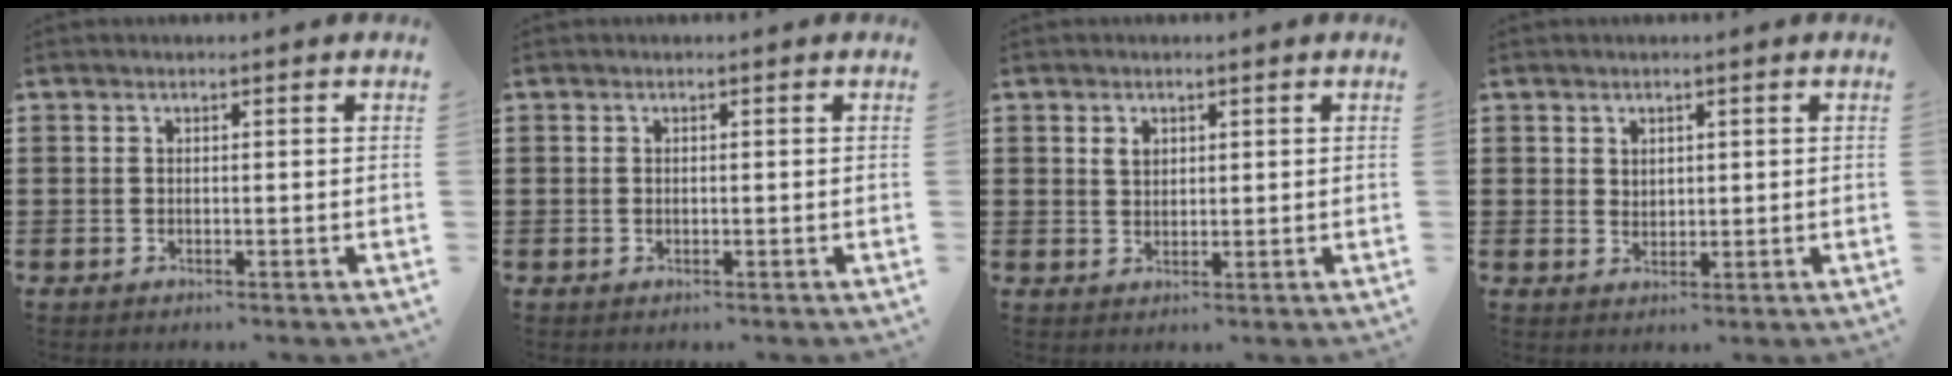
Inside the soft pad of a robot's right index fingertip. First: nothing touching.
{"total": 0.0}
{"total": 1.9, "force": [0.9, 1.3, 1.1], "torque": [-0.026, 0.004, 0.017]}
{"total": 1.8, "force": [1.3, 1.2, 0.3], "torque": [-0.010, 0.005, 0.025]}